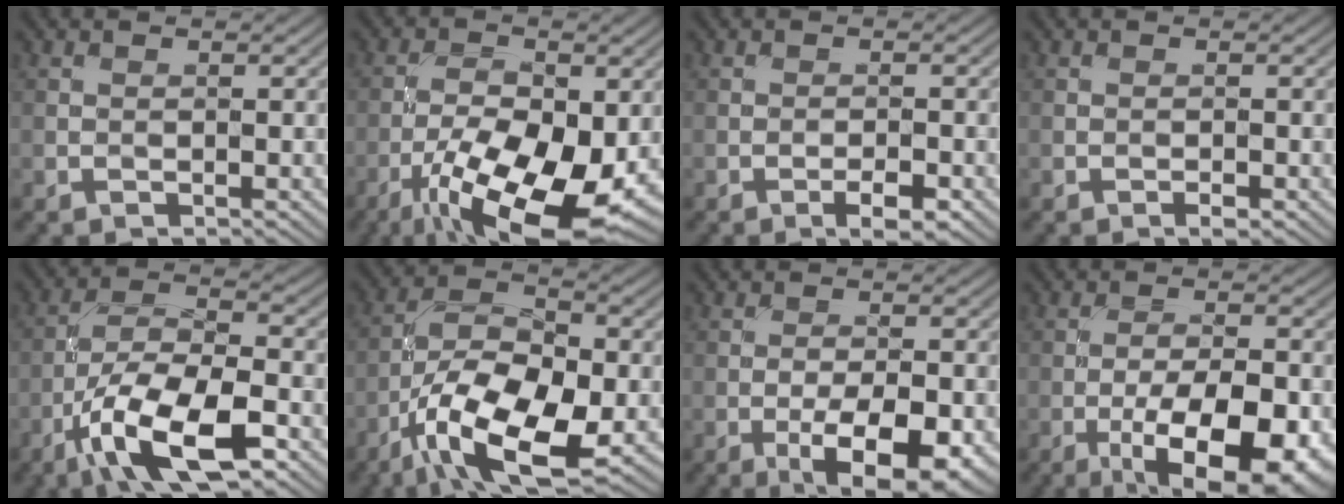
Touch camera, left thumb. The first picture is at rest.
{"total": 14.3, "force": [-6.1, 5.8, 11.5], "torque": [-0.200, -0.020, -0.105]}
{"total": 2.6, "force": [-1.4, 0.7, 2.0], "torque": [-0.036, 0.001, -0.025]}
{"total": 0.8, "force": [-0.5, 0.2, 0.6], "torque": [-0.010, 0.000, -0.009]}
{"total": 12.2, "force": [-6.2, 3.9, 9.7], "torque": [-0.184, -0.002, -0.123]}
{"total": 14.0, "force": [-6.7, 6.0, 10.8], "torque": [-0.209, -0.014, -0.134]}
{"total": 8.9, "force": [-3.7, 3.2, 7.4], "torque": [-0.121, -0.009, -0.053]}
{"total": 13.4, "force": [-6.0, 4.9, 10.9], "torque": [-0.169, -0.009, -0.088]}